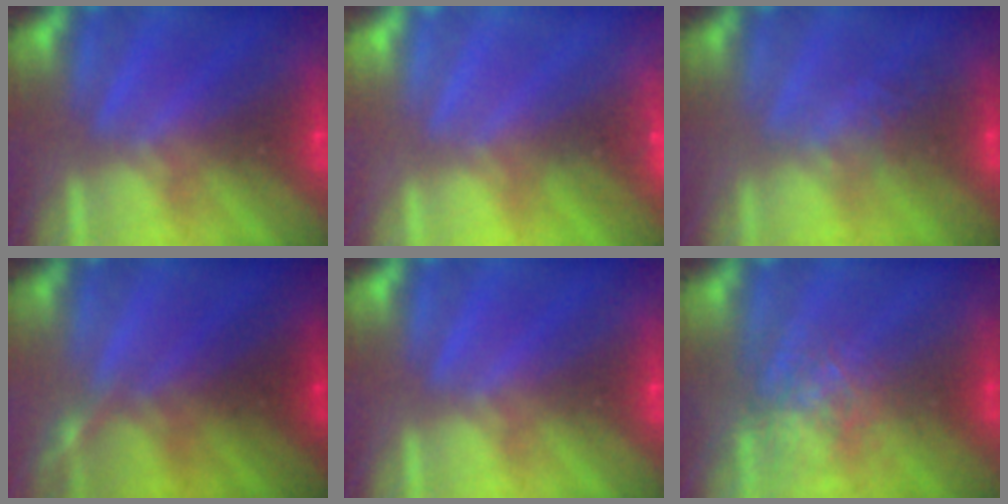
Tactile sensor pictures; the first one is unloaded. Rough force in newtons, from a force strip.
{"total": 2.3}
{"total": 1.1}
{"total": 1.2}
{"total": 0.0}
{"total": 2.7}